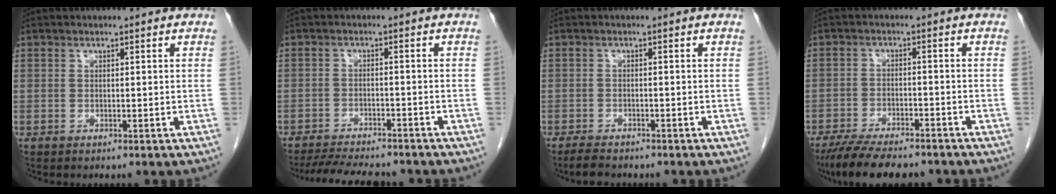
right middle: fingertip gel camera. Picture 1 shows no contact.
{"total": 10.2, "force": [-9.3, 1.8, 3.8], "torque": [-0.062, -0.008, -0.134]}
{"total": 3.0, "force": [-2.6, 0.8, 1.3], "torque": [-0.029, -0.006, -0.043]}
{"total": 11.5, "force": [-9.8, 2.6, 5.5], "torque": [-0.089, -0.015, -0.149]}